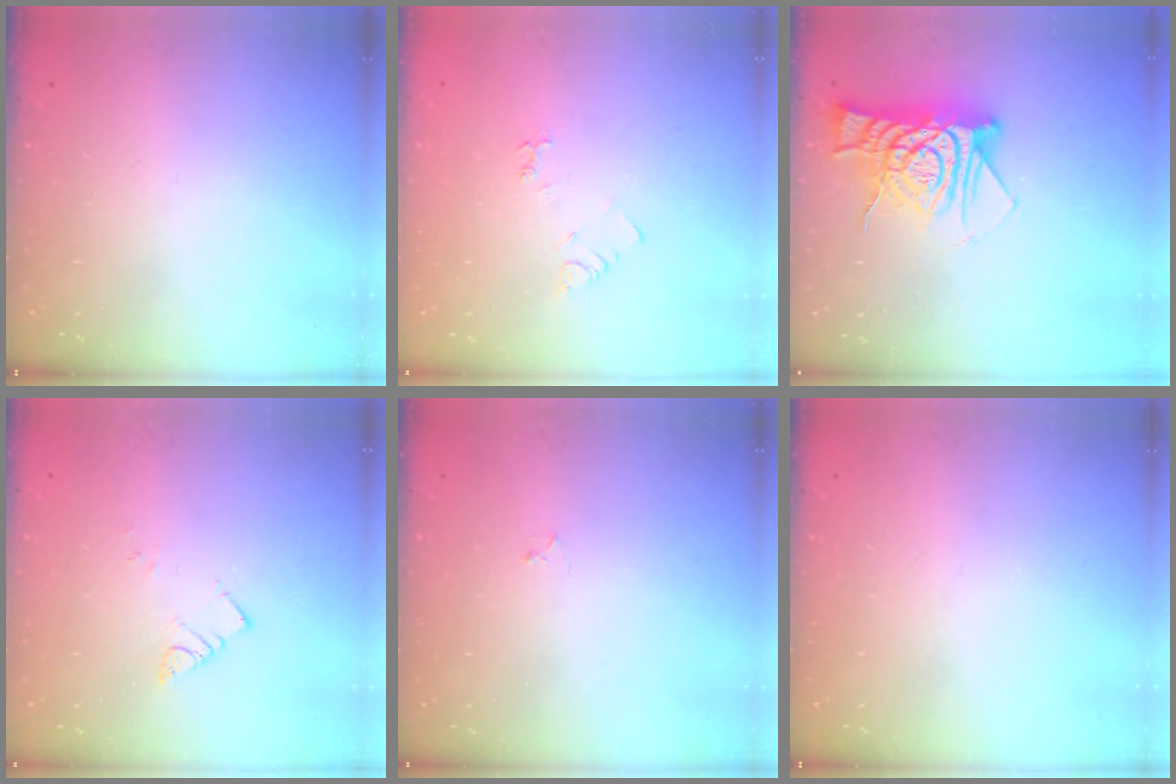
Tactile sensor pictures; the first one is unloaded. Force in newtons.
{"total": 4.0, "press": 3.9, "slide": 0.6}
{"total": 12.5, "press": 12.5, "slide": 1.1}
{"total": 4.0, "press": 4.0, "slide": 0.1}
{"total": 2.2, "press": 2.1, "slide": 0.3}
{"total": 0.0}